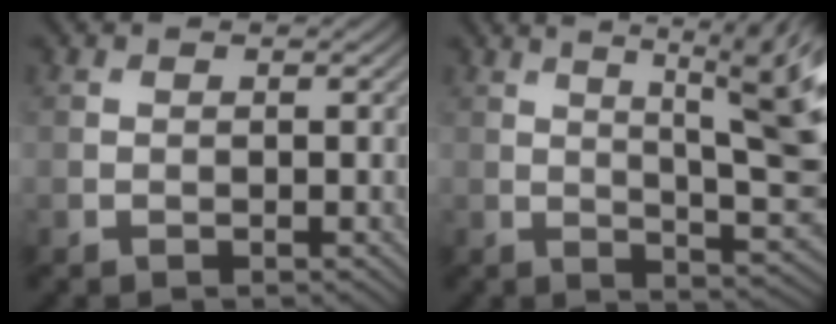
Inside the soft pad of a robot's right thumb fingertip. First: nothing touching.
{"total": 13.3, "force": [4.5, 3.6, 12.0], "torque": [-0.160, 0.027, 0.067]}